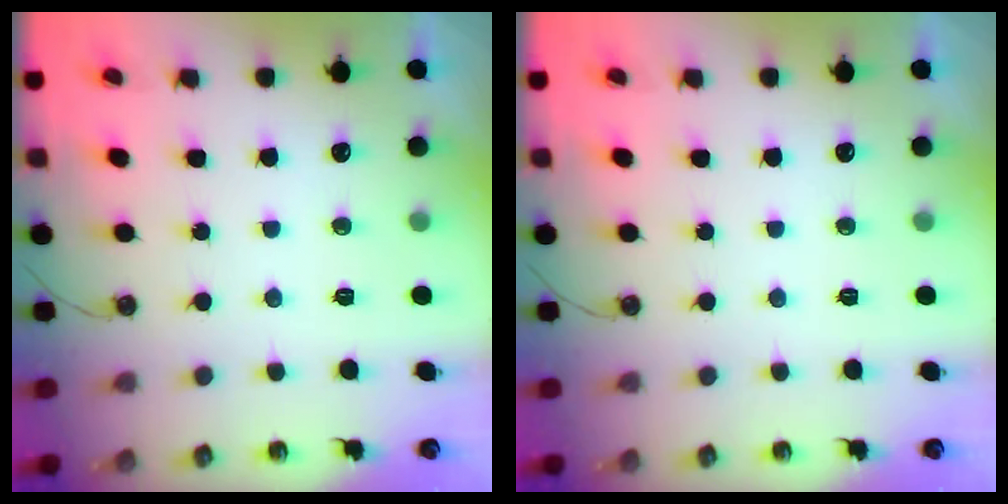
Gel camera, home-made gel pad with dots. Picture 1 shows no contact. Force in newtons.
{"total": 0.0}